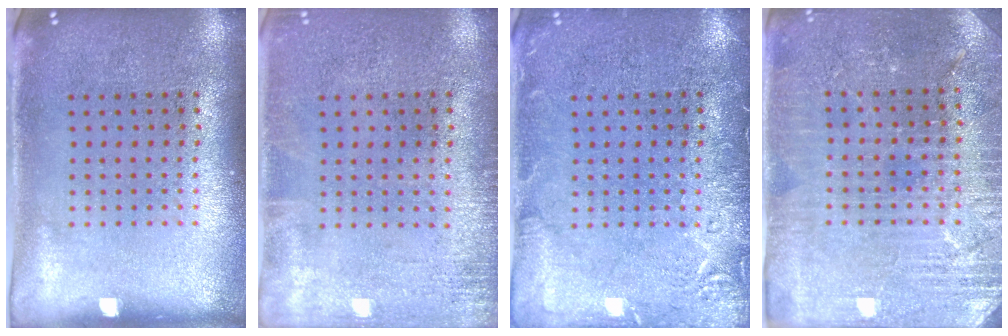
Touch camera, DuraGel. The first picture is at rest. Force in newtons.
{"total": 1.5, "press": 1.5, "slide": 0.2}
{"total": 2.7, "press": 2.7, "slide": 0.5}
{"total": 3.3, "press": 3.2, "slide": 0.6}